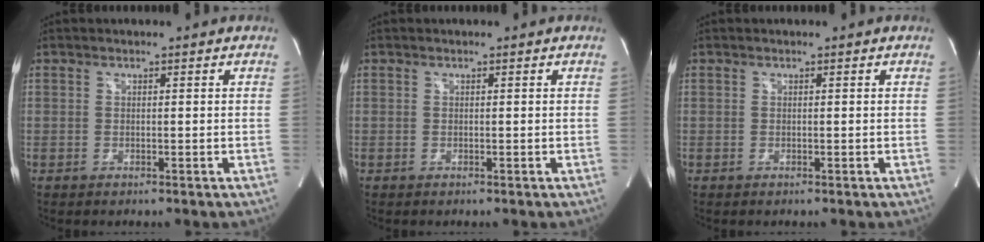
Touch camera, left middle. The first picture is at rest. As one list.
[{"total": 0.0}, {"total": 0.0}]